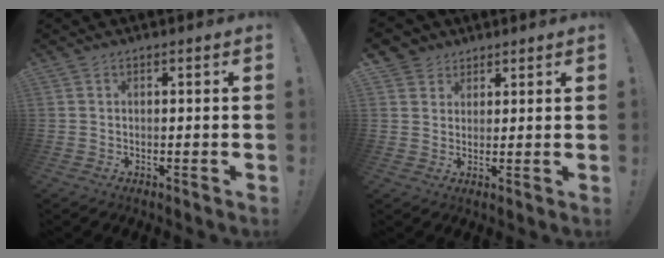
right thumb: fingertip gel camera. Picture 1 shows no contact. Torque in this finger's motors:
{"motor_torque": [-0.57, 1.09, 0.55, 0.40, 0.23]}